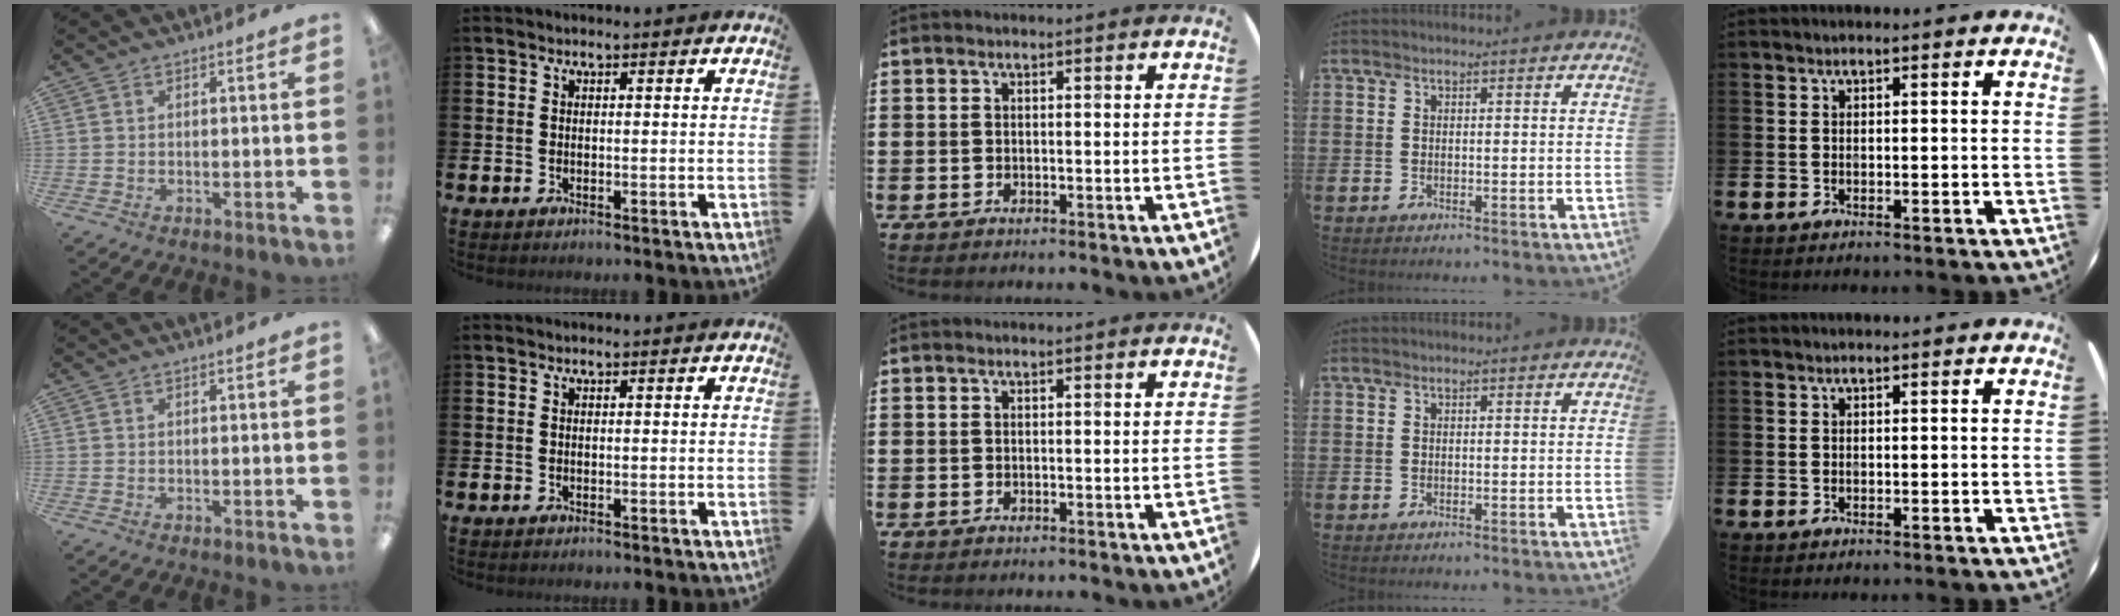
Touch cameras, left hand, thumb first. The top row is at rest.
{}